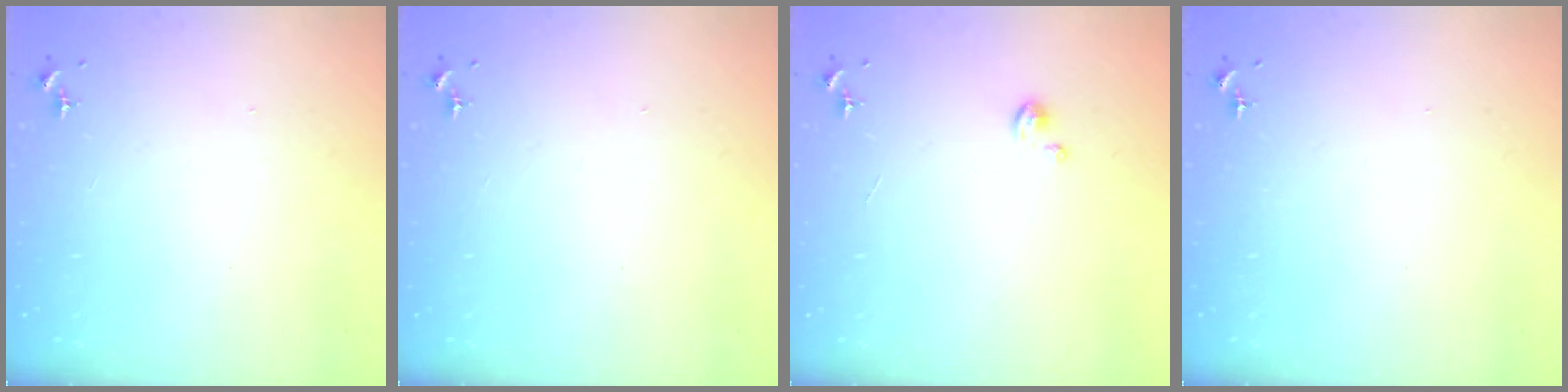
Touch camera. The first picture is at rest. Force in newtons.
{"total": 0.0}
{"total": 1.1, "press": 1.1, "slide": 0.3}
{"total": 0.0}